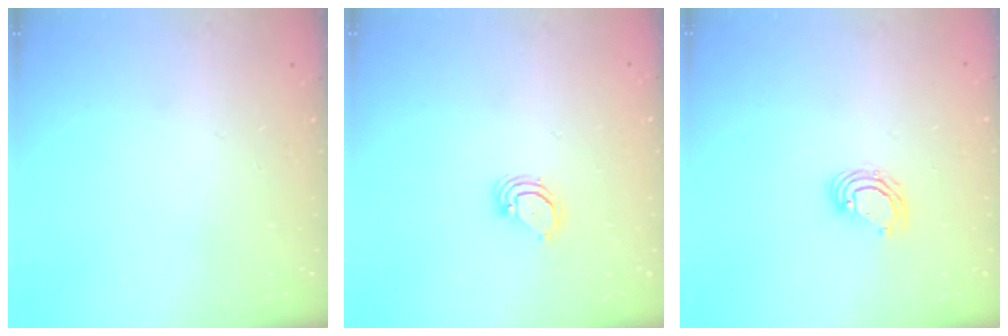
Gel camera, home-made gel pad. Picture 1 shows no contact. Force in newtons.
{"total": 3.2, "press": 3.2, "slide": 0.2}
{"total": 5.6, "press": 5.6, "slide": 0.4}